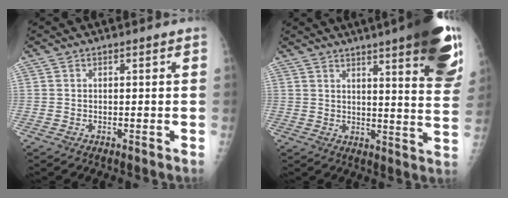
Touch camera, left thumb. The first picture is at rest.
{"total": 21.1, "force": [12.5, 3.8, 16.6], "torque": [-0.197, -0.050, 0.151]}